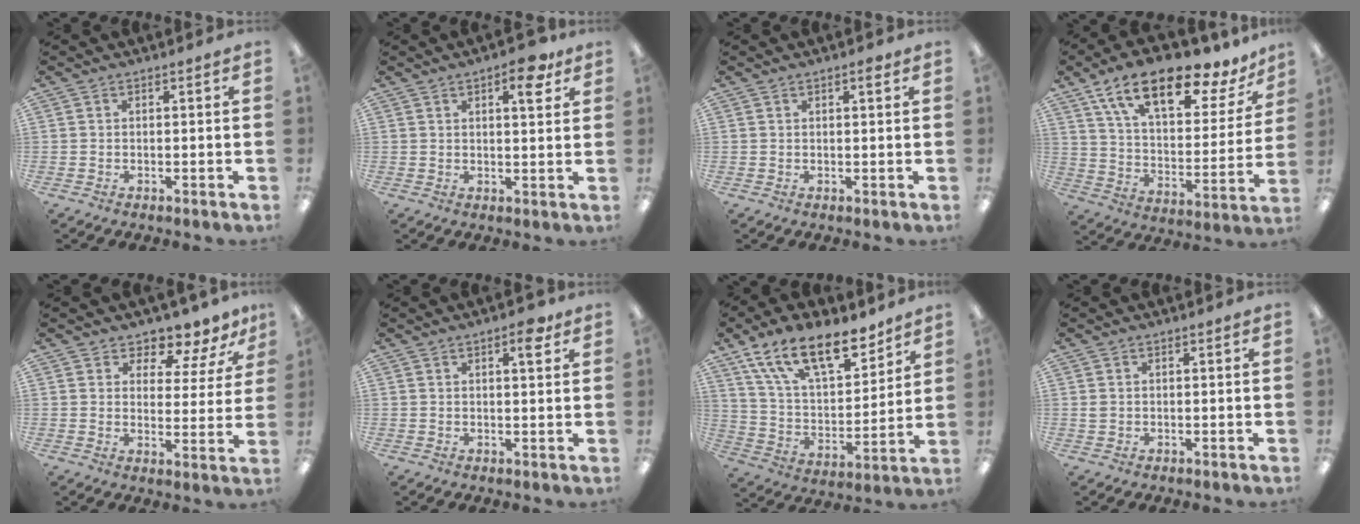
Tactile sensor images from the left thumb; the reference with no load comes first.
{"total": 7.4, "force": [4.3, 2.7, 5.4], "torque": [-0.059, -0.020, 0.064]}
{"total": 1.8, "force": [1.2, 0.5, 1.2], "torque": [-0.010, -0.004, 0.016]}
{"total": 19.8, "force": [13.8, 7.3, 12.2], "torque": [-0.205, -0.083, 0.236]}
{"total": 7.0, "force": [6.3, 2.3, 2.0], "torque": [-0.033, -0.057, 0.108]}
{"total": 4.6, "force": [2.7, 1.5, 3.4], "torque": [-0.041, -0.008, 0.039]}
{"total": 18.7, "force": [13.3, 8.2, 10.3], "torque": [-0.176, -0.073, 0.237]}
{"total": 1.1, "force": [0.3, 0.9, 0.5], "torque": [-0.011, 0.004, 0.005]}